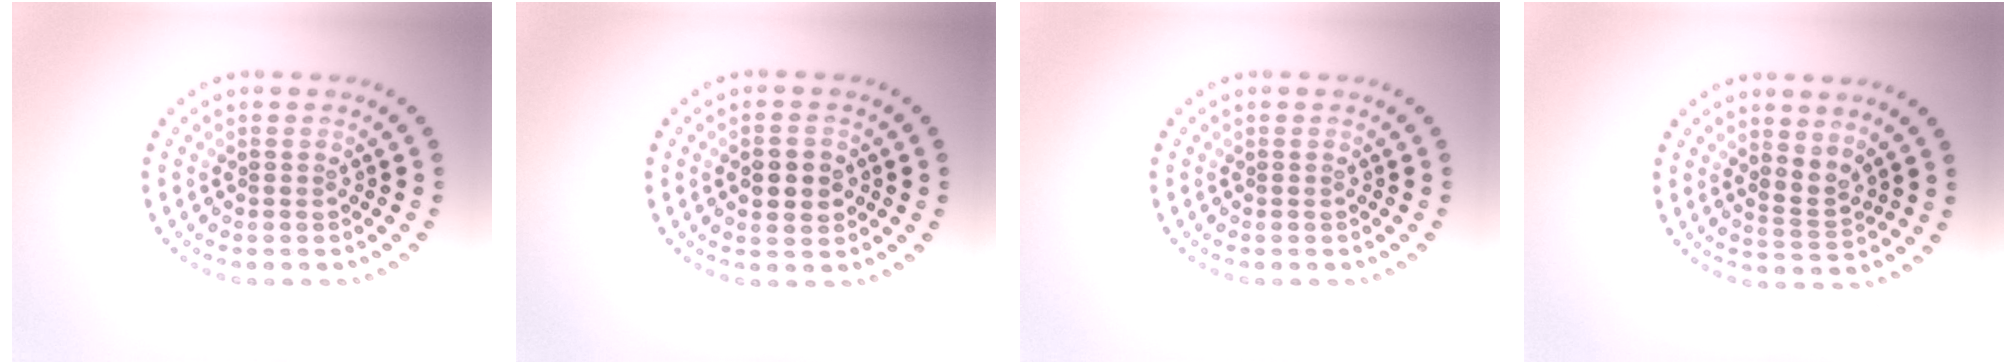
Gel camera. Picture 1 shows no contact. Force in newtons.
{"total": 3.1, "press": 3.0, "slide": 0.2}
{"total": 0.0}
{"total": 2.1, "press": 1.3, "slide": 1.6}